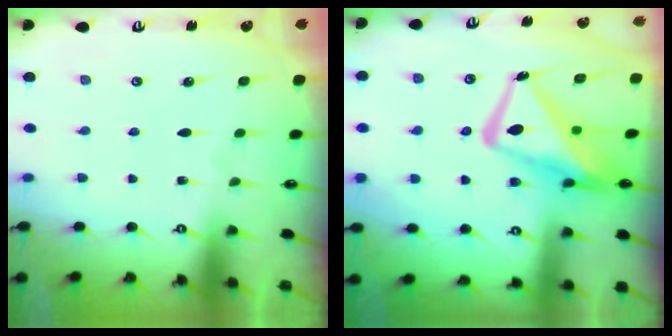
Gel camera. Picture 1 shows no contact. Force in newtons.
{"total": 15.5, "press": 15.4, "slide": 1.7}